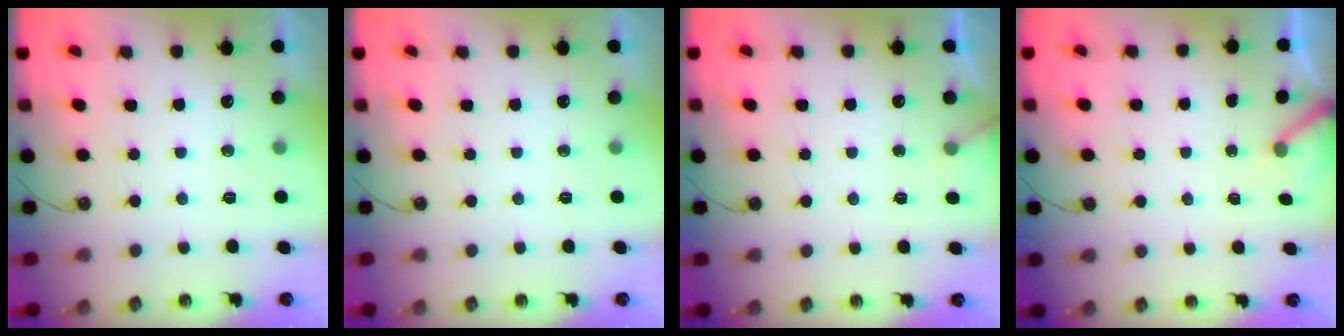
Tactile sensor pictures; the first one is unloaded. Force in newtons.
{"total": 0.0}
{"total": 5.8, "press": 5.8, "slide": 0.4}
{"total": 2.8, "press": 2.8, "slide": 0.3}